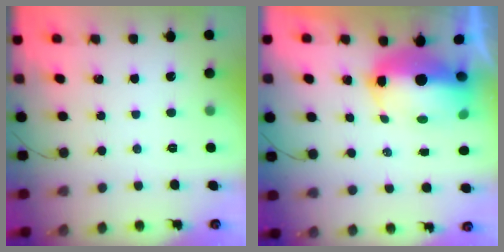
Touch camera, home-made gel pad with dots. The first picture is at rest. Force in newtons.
{"total": 12.9, "press": 12.7, "slide": 2.4}